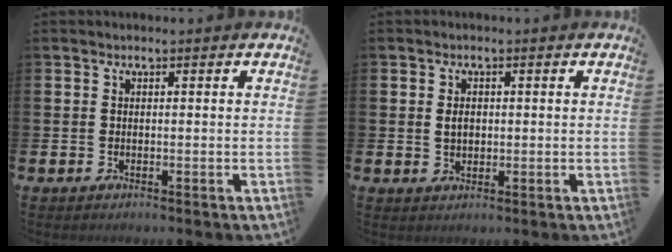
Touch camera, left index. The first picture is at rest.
{"total": 1.8, "force": [0.3, 1.4, 1.2], "torque": [-0.005, 0.000, 0.000]}